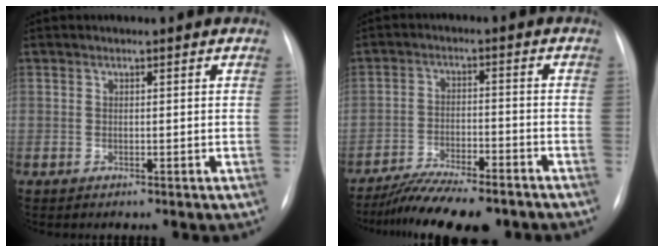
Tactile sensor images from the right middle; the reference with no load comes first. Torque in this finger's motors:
{"motor_torque": [1.06, -1.07, 0.16, 0.09]}